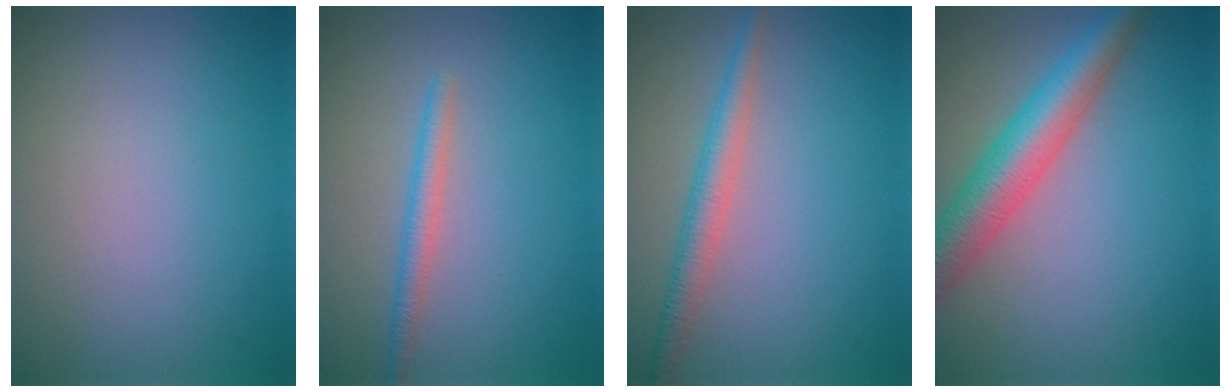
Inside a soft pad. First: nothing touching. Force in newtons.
{"total": 1.8, "press": 1.8, "slide": 0.1}
{"total": 2.8, "press": 2.8, "slide": 0.1}
{"total": 6.1, "press": 6.1, "slide": 0.2}